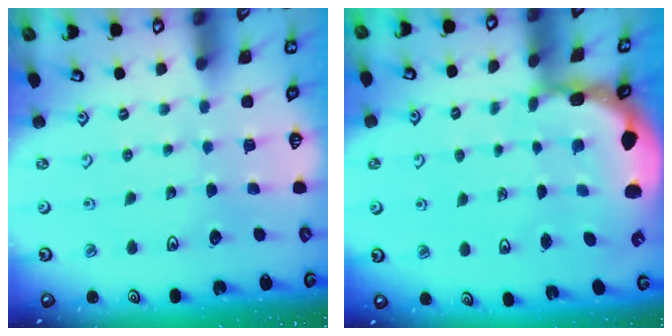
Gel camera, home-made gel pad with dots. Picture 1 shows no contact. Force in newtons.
{"total": 2.2, "press": 2.0, "slide": 1.0}